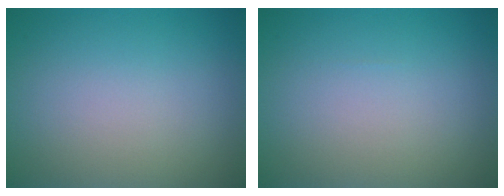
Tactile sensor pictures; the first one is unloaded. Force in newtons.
{"total": 0.0}